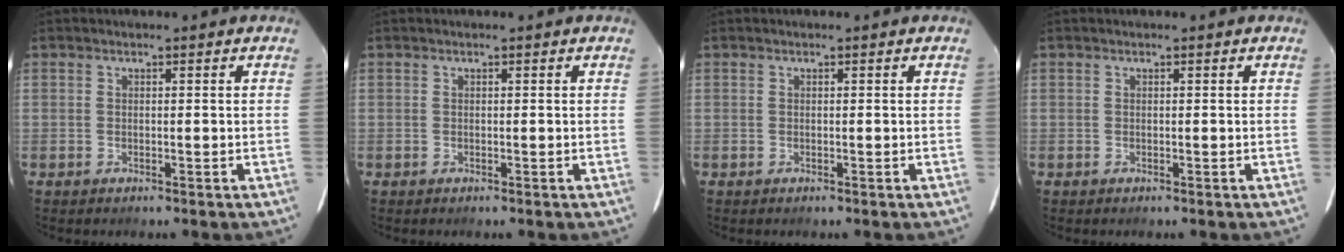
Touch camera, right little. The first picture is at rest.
{"total": 0.0}
{"total": 0.0}
{"total": 0.0}